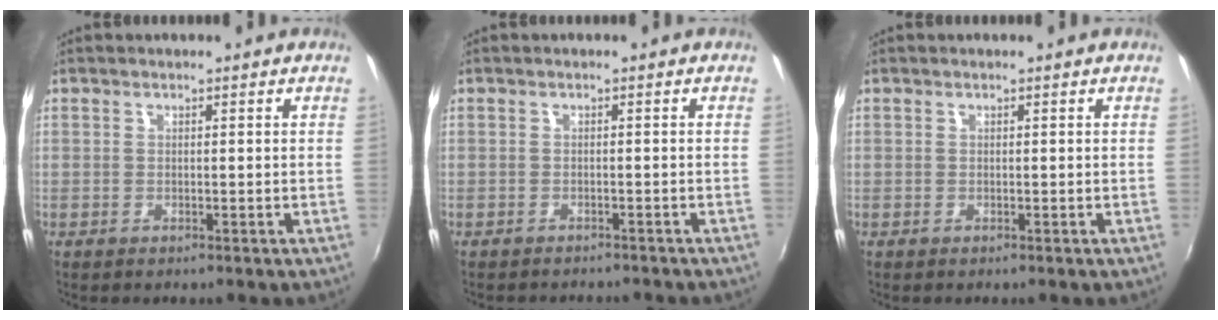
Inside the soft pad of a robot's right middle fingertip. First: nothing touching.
{"total": 4.1, "force": [-3.7, 1.1, 1.2], "torque": [-0.031, -0.013, -0.053]}
{"total": 0.0}